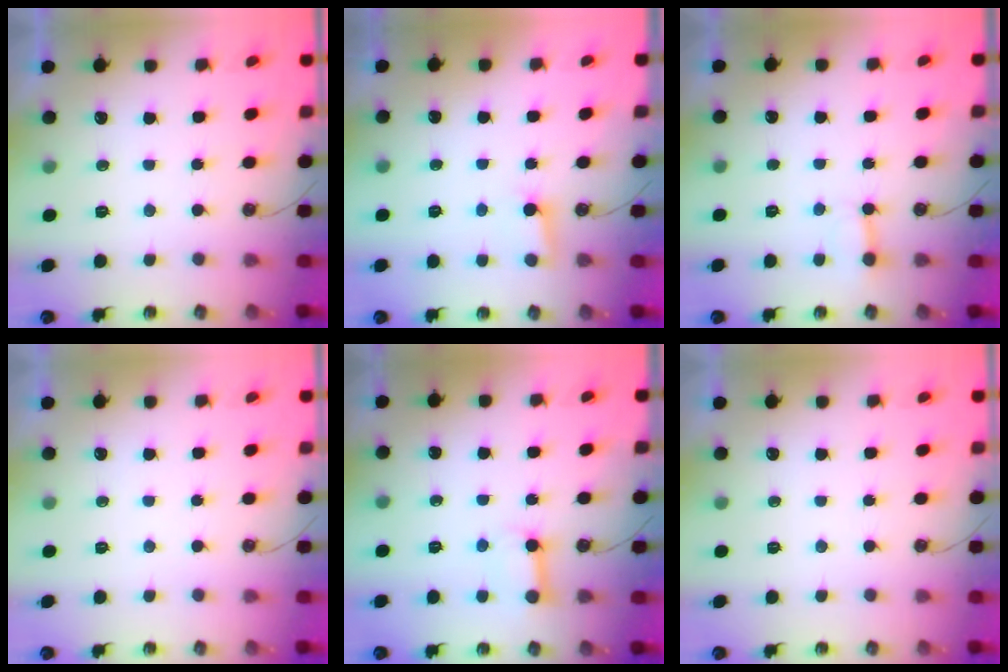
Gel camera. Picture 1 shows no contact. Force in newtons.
{"total": 2.6, "press": 2.6, "slide": 0.3}
{"total": 2.8, "press": 2.7, "slide": 0.5}
{"total": 0.0}
{"total": 7.3, "press": 7.3, "slide": 0.9}
{"total": 0.0}